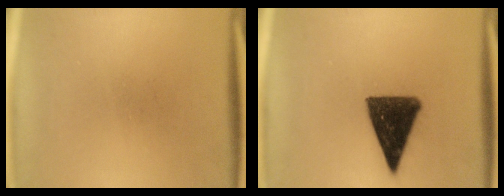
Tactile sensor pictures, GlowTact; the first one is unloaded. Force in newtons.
{"total": 12.9}